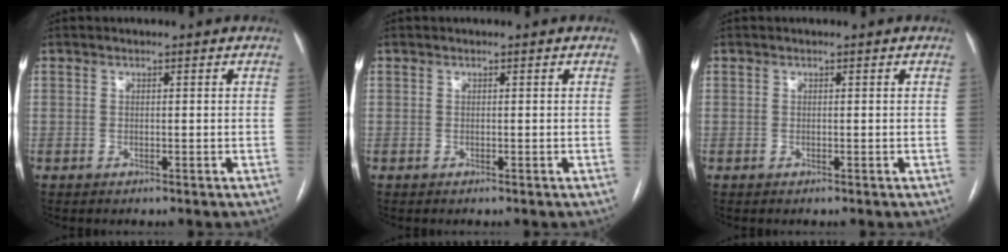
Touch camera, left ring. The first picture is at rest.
{"total": 0.0}
{"total": 0.0}